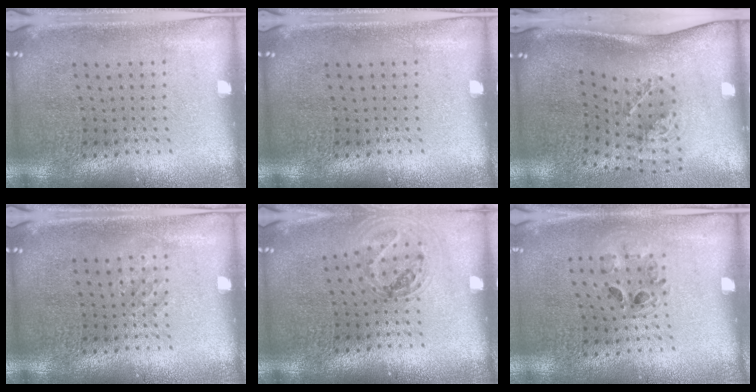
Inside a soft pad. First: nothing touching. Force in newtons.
{"total": 0.0}
{"total": 2.1, "press": 1.2, "slide": 1.7}
{"total": 1.0, "press": 1.0, "slide": 0.2}
{"total": 0.9, "press": 0.9, "slide": 0.0}
{"total": 0.9, "press": 0.9, "slide": 0.1}